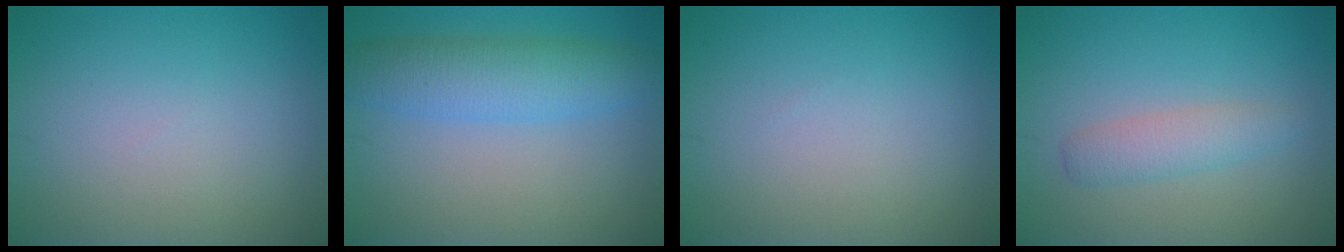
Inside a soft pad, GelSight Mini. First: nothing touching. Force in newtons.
{"total": 5.1, "press": 5.1, "slide": 0.2}
{"total": 0.0}
{"total": 2.3, "press": 2.3, "slide": 0.0}